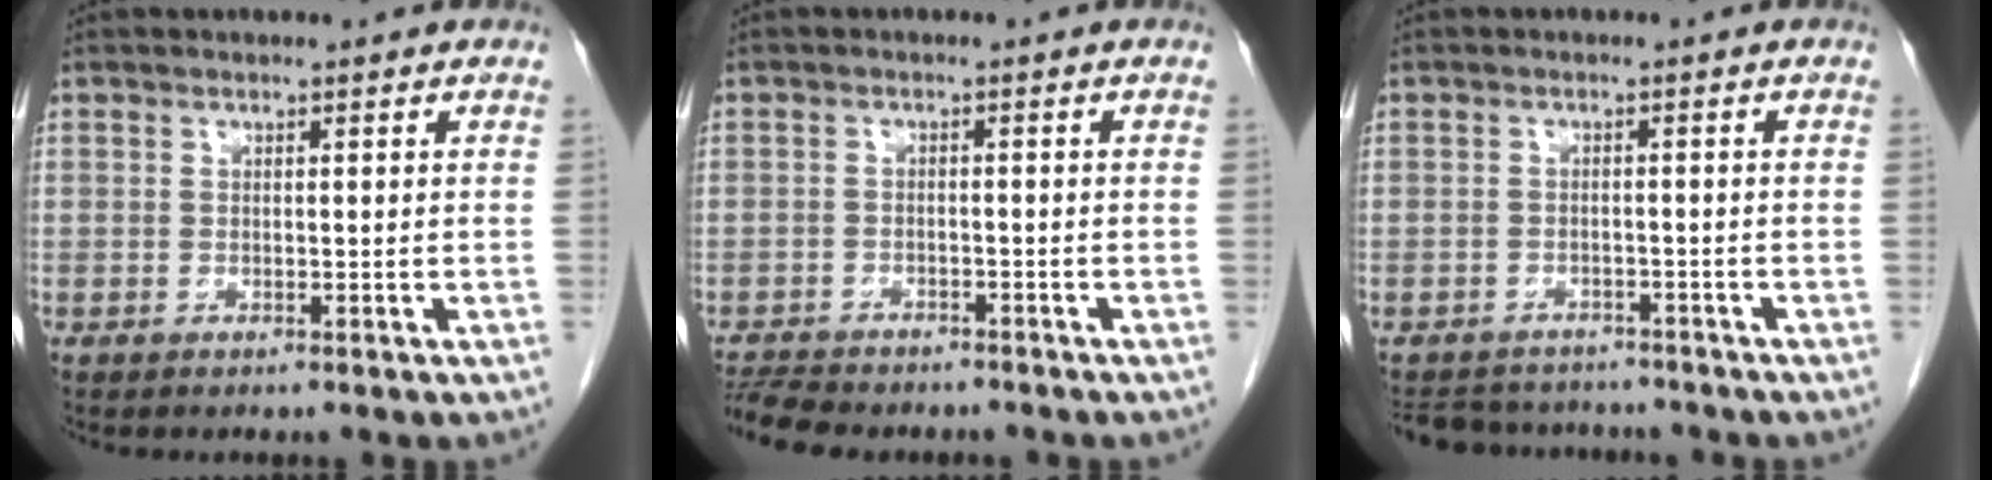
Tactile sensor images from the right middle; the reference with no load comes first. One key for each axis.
{"total": 7.9, "fx": -7.2, "fy": 2.0, "fz": 2.7, "tx": -0.051, "ty": -0.007, "tz": -0.109}
{"total": 9.2, "fx": -8.5, "fy": 2.9, "fz": 2.0, "tx": -0.040, "ty": 0.006, "tz": -0.113}